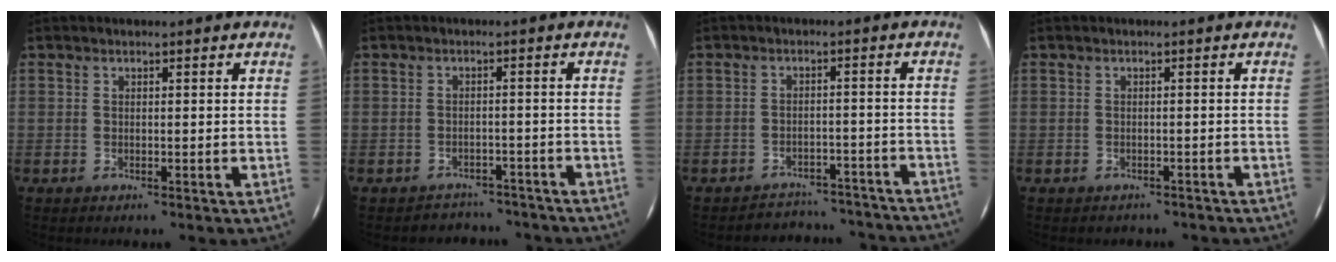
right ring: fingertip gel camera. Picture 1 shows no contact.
{"total": 8.6, "force": [-7.6, 3.8, 1.4], "torque": [-0.029, 0.023, -0.090]}
{"total": 17.1, "force": [-16.1, 4.6, 3.5], "torque": [-0.062, 0.034, -0.188]}
{"total": 2.4, "force": [-1.9, 1.3, 0.6], "torque": [-0.008, 0.002, -0.019]}